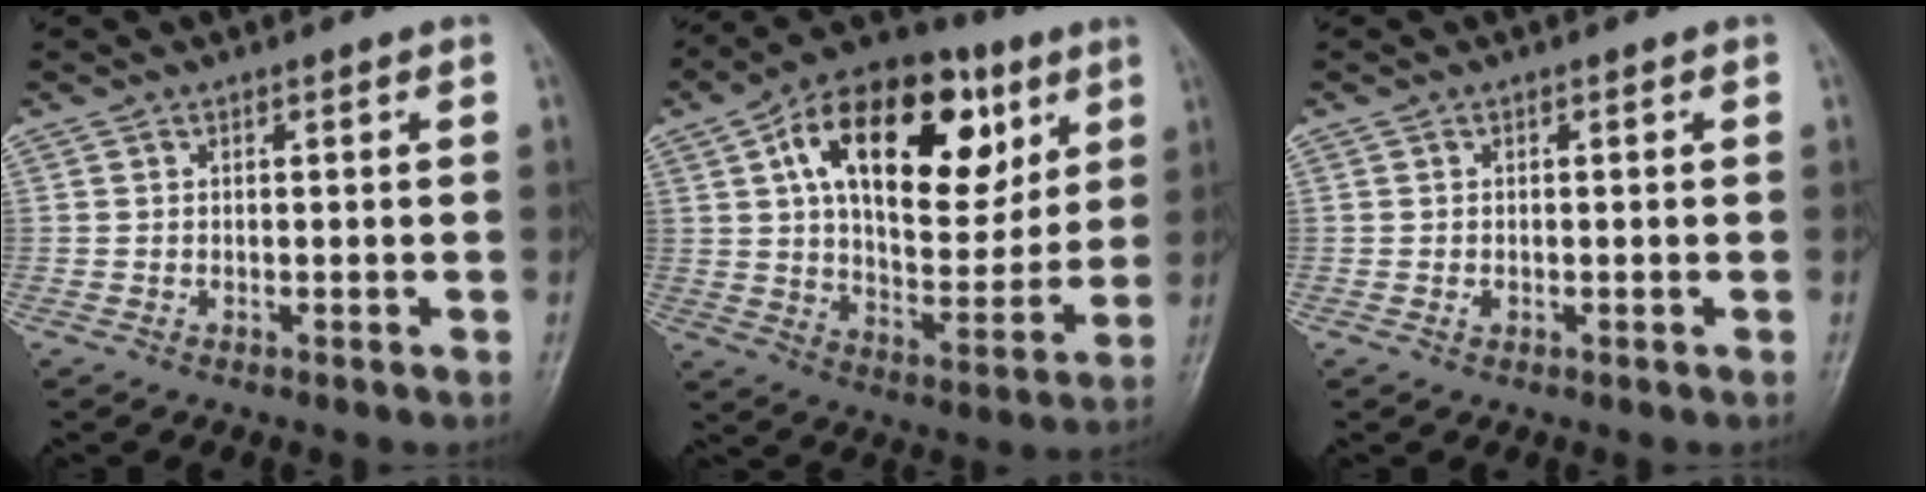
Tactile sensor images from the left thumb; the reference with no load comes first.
{"total": 25.8, "force": [9.8, 13.9, 19.4], "torque": [-0.270, -0.005, 0.153]}
{"total": 0.7, "force": [-0.3, 0.5, 0.3], "torque": [-0.004, 0.004, -0.005]}